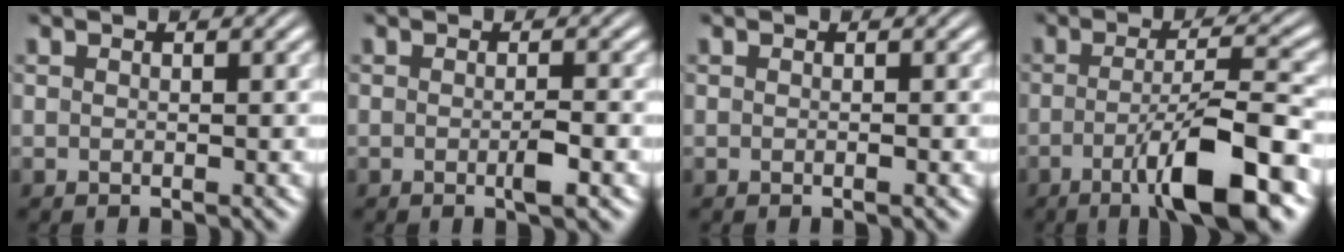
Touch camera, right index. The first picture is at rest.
{"total": 1.3, "force": [-0.6, 0.2, 1.1], "torque": [-0.012, 0.003, -0.015]}
{"total": 0.0}
{"total": 7.8, "force": [-3.6, 1.3, 6.8], "torque": [-0.100, -0.005, -0.053]}